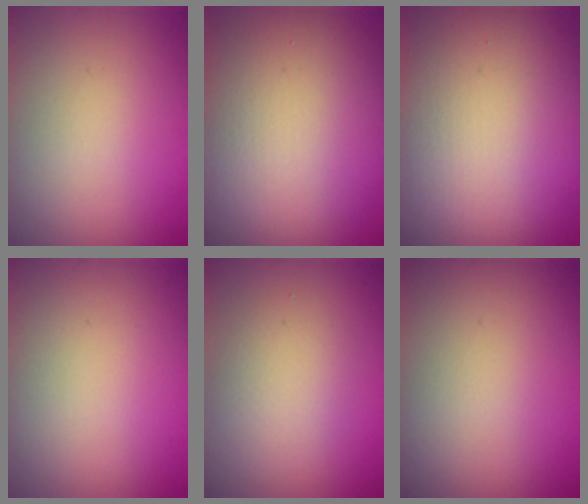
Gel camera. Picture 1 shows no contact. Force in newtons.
{"total": 12.8, "press": 12.8, "slide": 0.7}
{"total": 16.1, "press": 16.1, "slide": 0.9}
{"total": 0.0}
{"total": 2.8, "press": 2.8, "slide": 0.2}
{"total": 0.0}